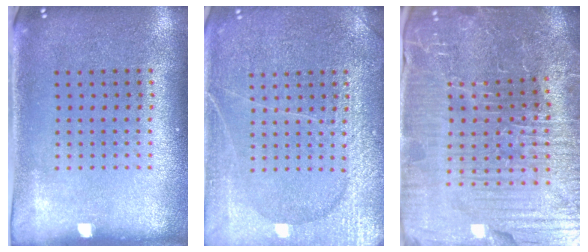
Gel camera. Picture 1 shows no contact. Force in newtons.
{"total": 5.5, "press": 5.5, "slide": 0.7}
{"total": 6.1, "press": 5.7, "slide": 2.1}